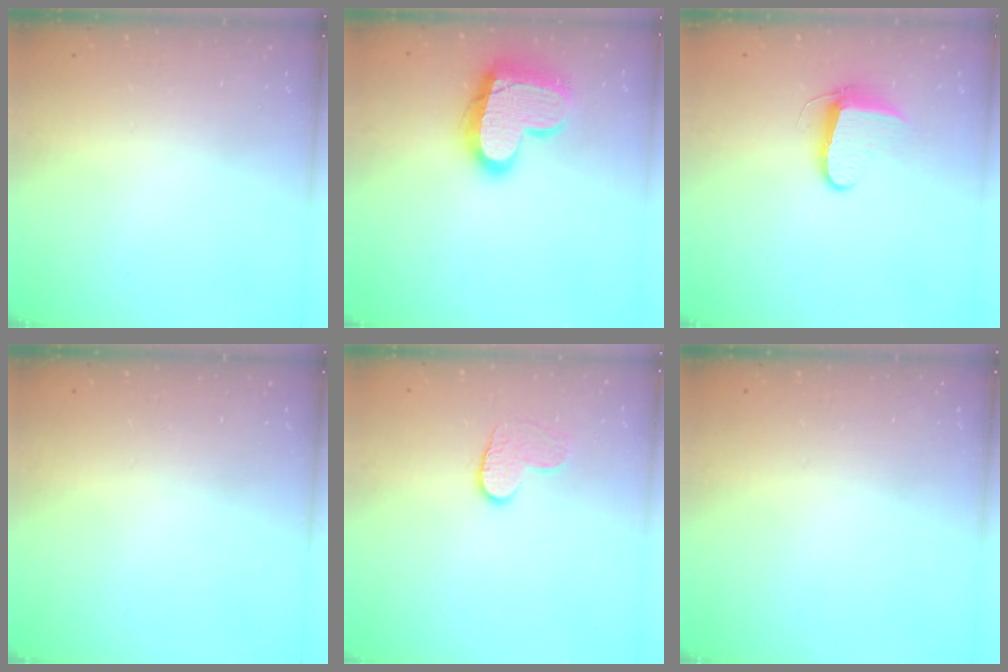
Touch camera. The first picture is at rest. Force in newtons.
{"total": 17.2, "press": 17.2, "slide": 1.3}
{"total": 8.1, "press": 8.1, "slide": 0.9}
{"total": 0.0}
{"total": 6.9, "press": 6.8, "slide": 0.5}
{"total": 0.0}